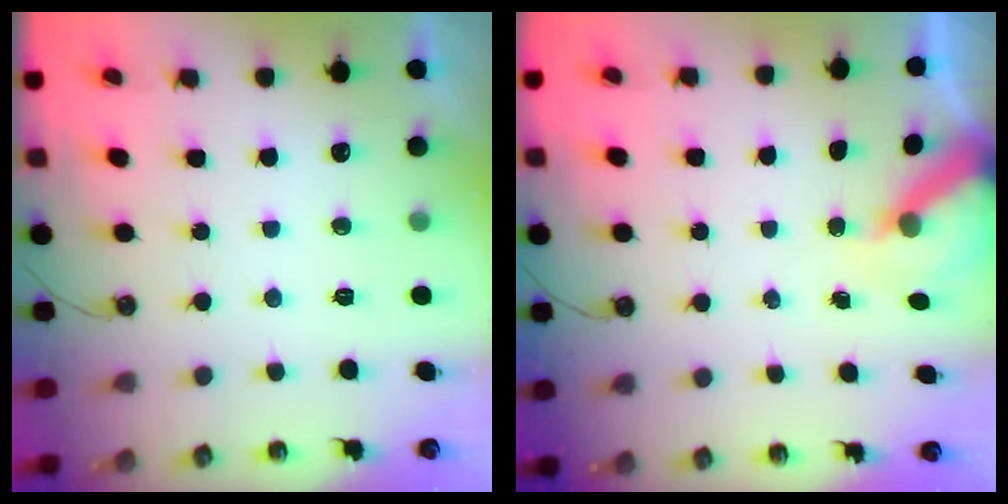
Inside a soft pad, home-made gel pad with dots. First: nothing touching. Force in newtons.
{"total": 5.4, "press": 5.4, "slide": 0.4}